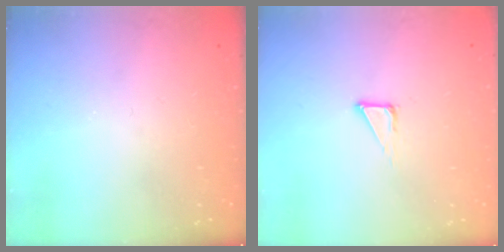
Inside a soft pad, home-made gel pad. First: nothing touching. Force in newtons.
{"total": 3.5, "press": 3.5, "slide": 0.2}